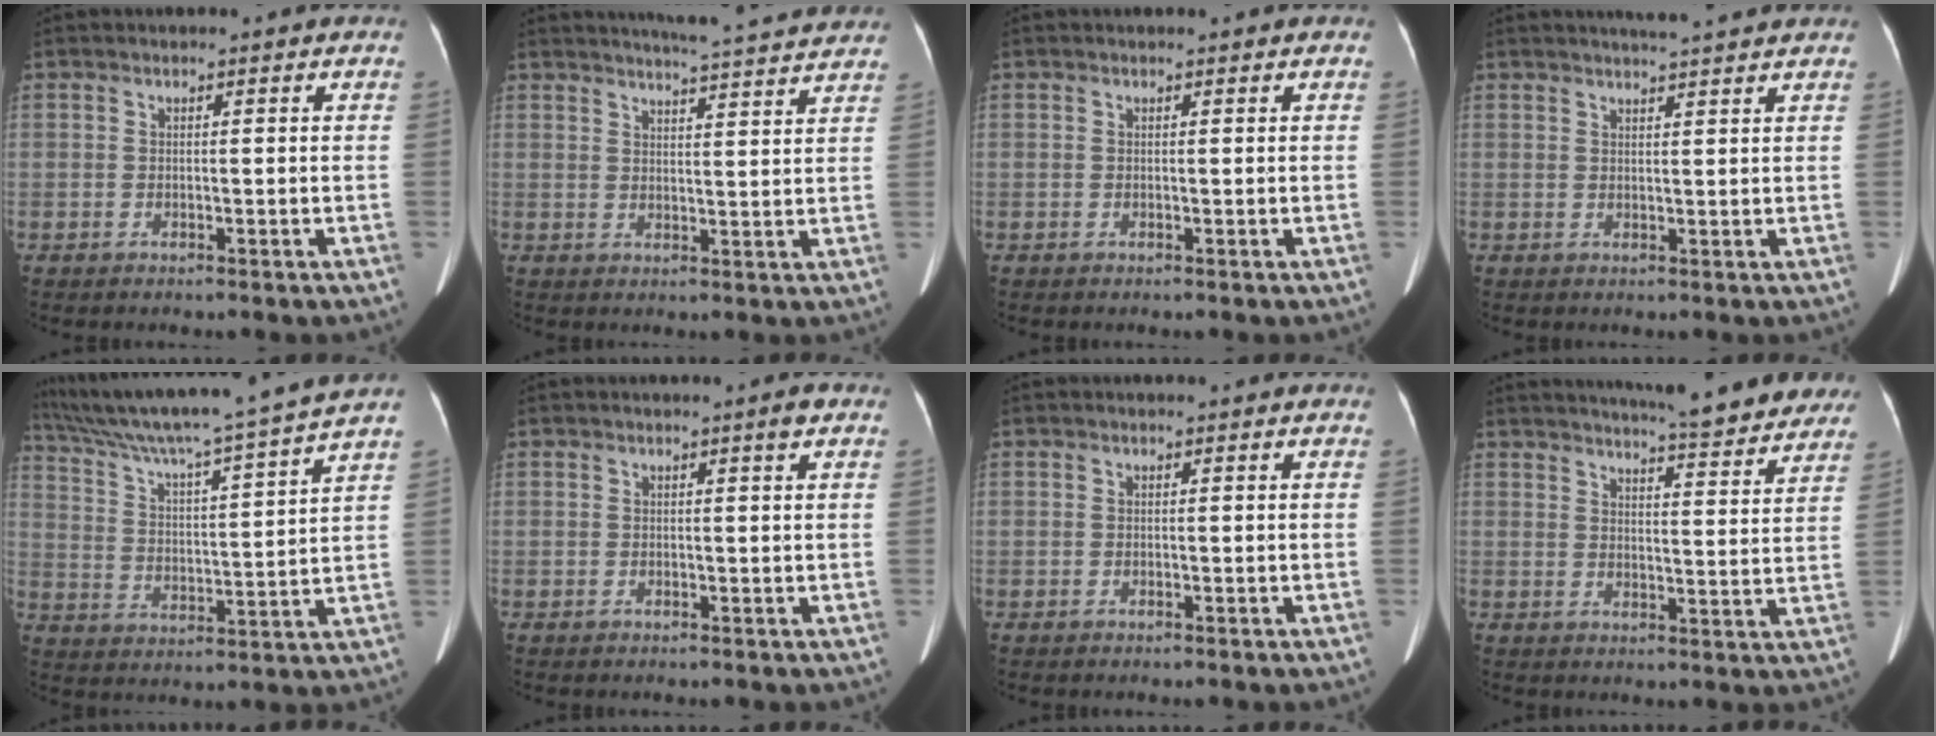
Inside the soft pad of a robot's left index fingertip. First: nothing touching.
{"total": 13.5, "force": [12.6, 0.1, 4.6], "torque": [-0.071, -0.001, 0.151]}
{"total": 1.3, "force": [1.2, 0.3, 0.4], "torque": [-0.009, 0.019, 0.016]}
{"total": 5.6, "force": [5.1, -0.2, 2.2], "torque": [-0.036, 0.017, 0.067]}
{"total": 19.6, "force": [17.0, -2.2, 9.6], "torque": [-0.171, -0.013, 0.260]}
{"total": 0.9, "force": [0.3, -0.1, 0.8], "torque": [-0.016, -0.003, 0.004]}
{"total": 0.0}
{"total": 15.8, "force": [14.4, 2.1, 6.2], "torque": [-0.076, -0.009, 0.171]}